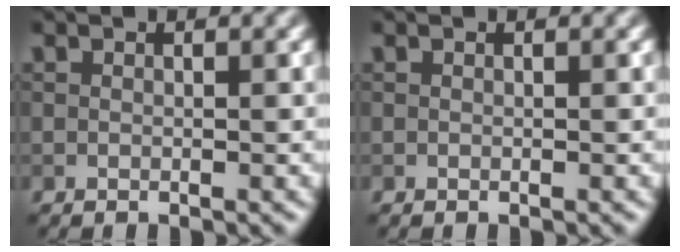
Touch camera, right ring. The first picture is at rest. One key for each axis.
{"total": 0.0}